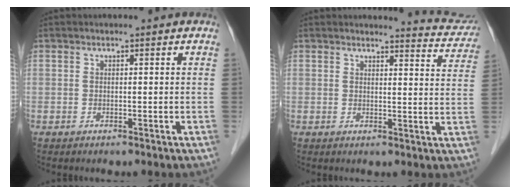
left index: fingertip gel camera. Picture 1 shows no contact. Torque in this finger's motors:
{"motor_torque": [0.27, -0.54, -0.02, -0.01]}